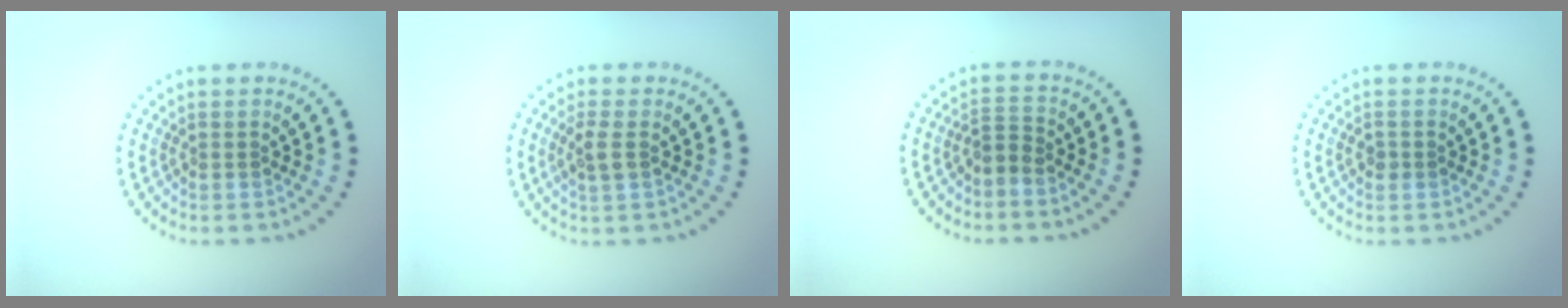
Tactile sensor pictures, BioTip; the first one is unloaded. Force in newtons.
{"total": 1.9, "press": 1.7, "slide": 0.7}
{"total": 1.8, "press": 1.3, "slide": 1.2}
{"total": 0.9, "press": 0.9, "slide": 0.1}